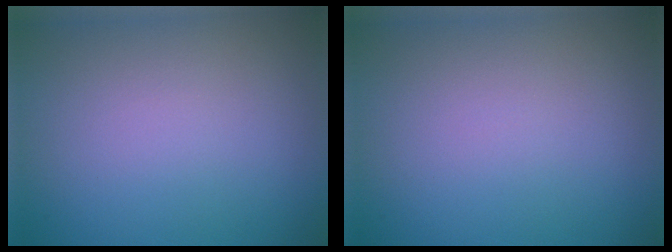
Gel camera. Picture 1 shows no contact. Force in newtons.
{"total": 0.0}